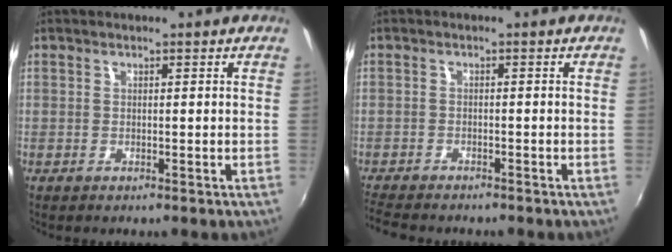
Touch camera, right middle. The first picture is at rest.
{"total": 6.8, "force": [-6.2, 1.3, 2.4], "torque": [-0.071, -0.023, -0.107]}